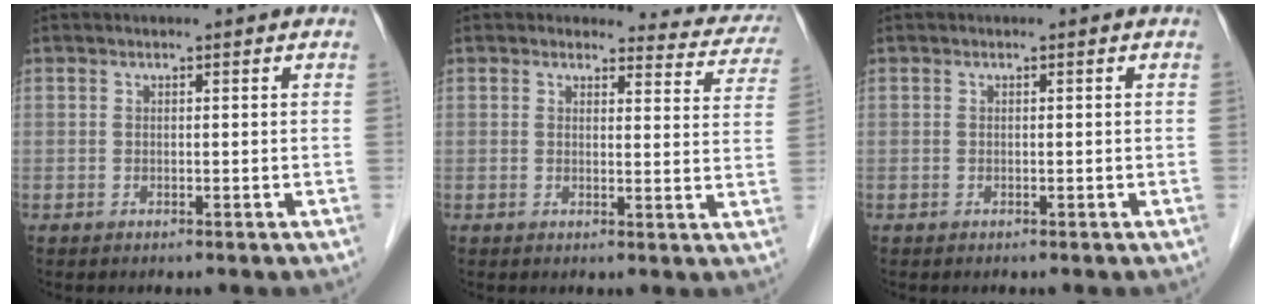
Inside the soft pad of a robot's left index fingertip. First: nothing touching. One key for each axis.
{"total": 8.3, "fx": 7.8, "fy": 2.9, "fz": 0.3, "tx": 0.029, "ty": -0.029, "tz": 0.057}
{"total": 0.0}